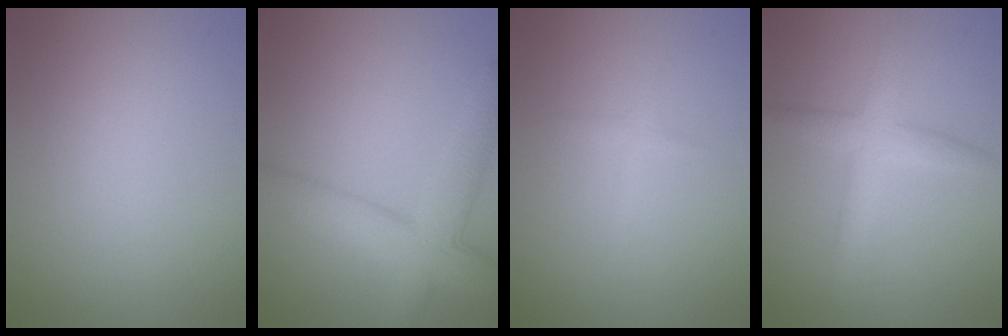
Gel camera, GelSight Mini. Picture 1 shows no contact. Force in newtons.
{"total": 7.3, "press": 7.3, "slide": 0.2}
{"total": 0.8, "press": 0.8, "slide": 0.1}
{"total": 3.5, "press": 3.5, "slide": 0.1}